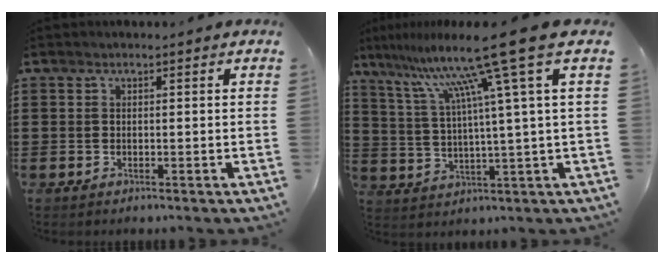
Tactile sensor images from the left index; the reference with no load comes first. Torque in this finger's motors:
{"motor_torque": [2.14, 0.00, 0.93, 0.21]}